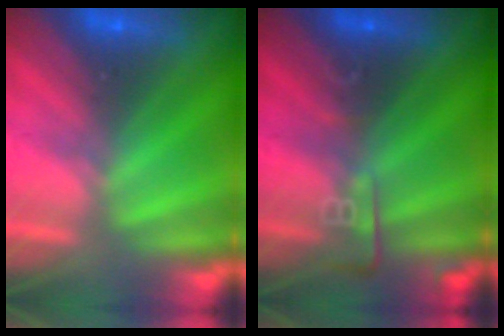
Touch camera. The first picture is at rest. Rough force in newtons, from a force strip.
{"total": 2.6}